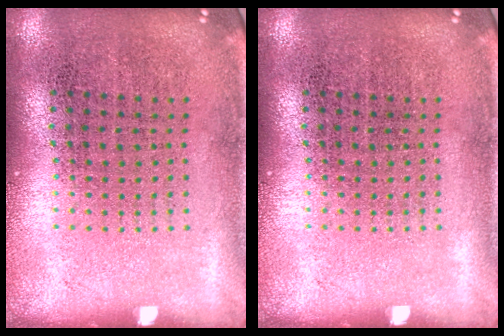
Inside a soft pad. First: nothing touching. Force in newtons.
{"total": 0.0}